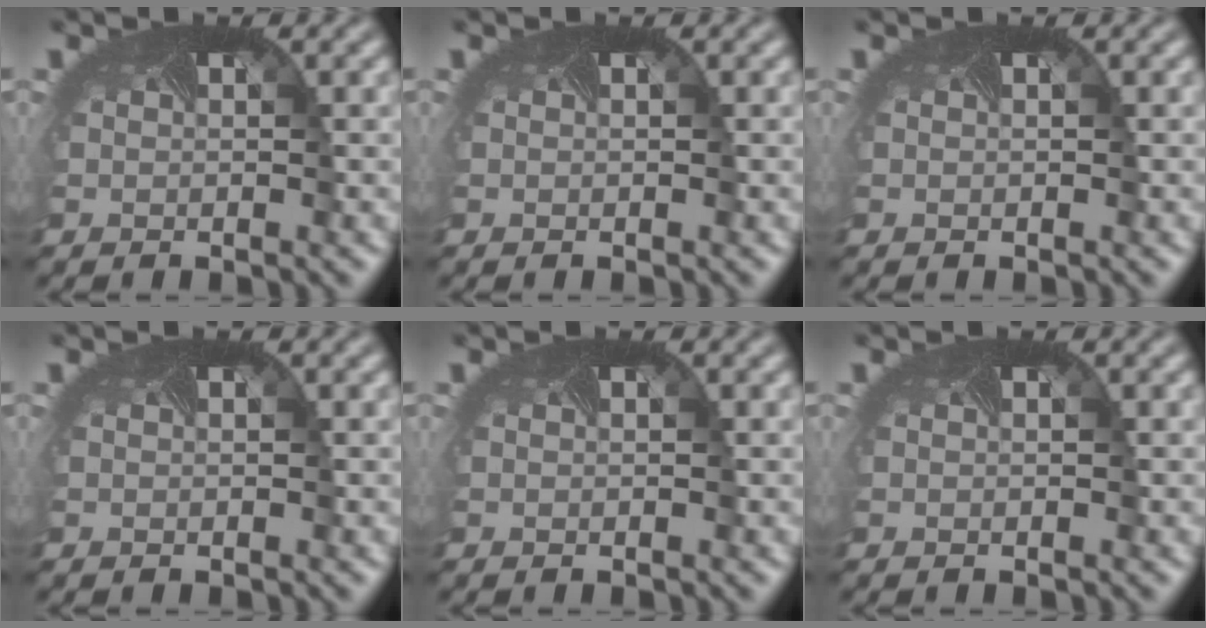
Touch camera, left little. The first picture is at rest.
{"total": 0.0}
{"total": 0.0}
{"total": 0.0}
{"total": 0.0}
{"total": 0.0}